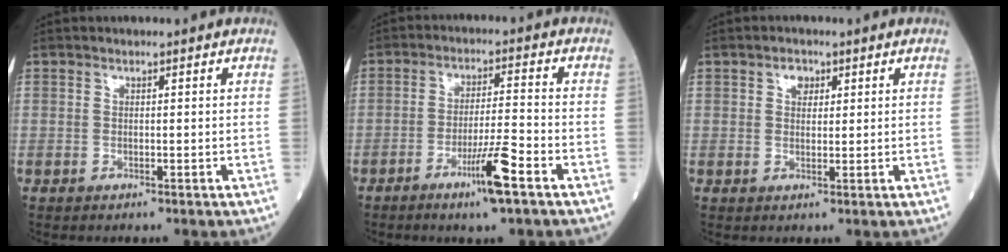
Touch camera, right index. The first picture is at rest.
{"total": 7.0, "force": [-4.0, -0.4, 5.8], "torque": [-0.102, -0.009, -0.073]}
{"total": 2.1, "force": [1.1, 1.5, 1.1], "torque": [-0.016, 0.004, 0.016]}